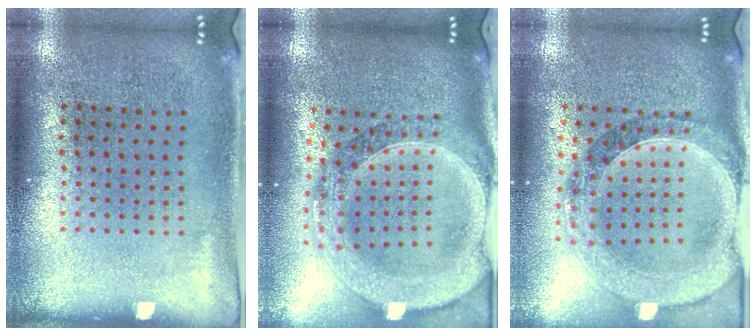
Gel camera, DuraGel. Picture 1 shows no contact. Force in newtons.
{"total": 3.1, "press": 2.6, "slide": 1.7}
{"total": 1.5, "press": 1.5, "slide": 0.3}